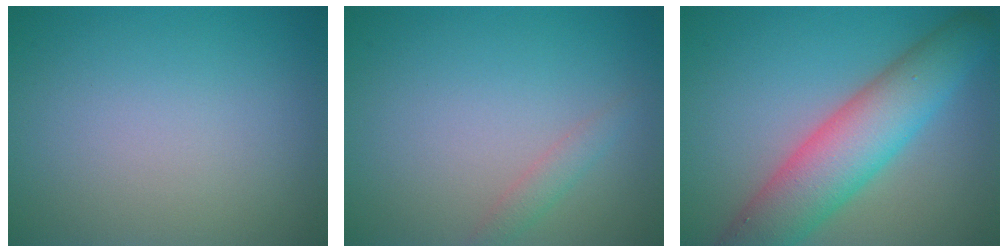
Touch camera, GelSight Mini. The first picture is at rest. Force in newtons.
{"total": 1.3, "press": 1.3, "slide": 0.1}
{"total": 8.0, "press": 8.0, "slide": 0.5}